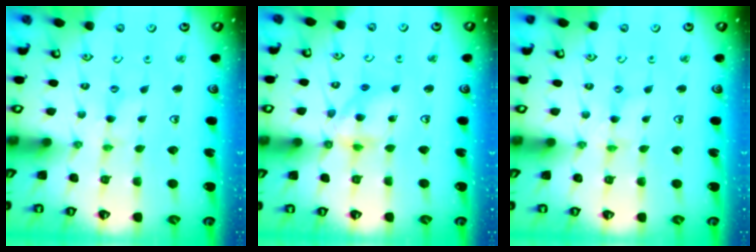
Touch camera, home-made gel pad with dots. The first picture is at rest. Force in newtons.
{"total": 11.4, "press": 11.3, "slide": 1.4}
{"total": 0.0}